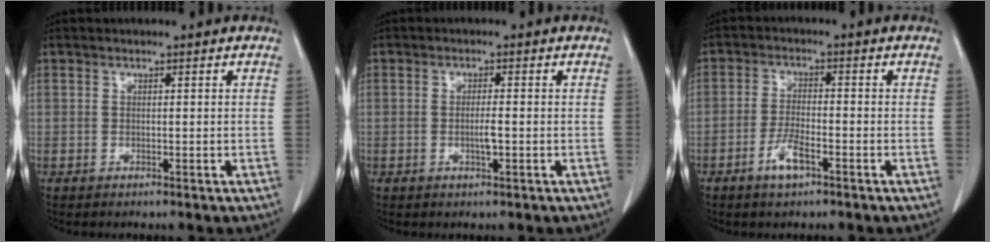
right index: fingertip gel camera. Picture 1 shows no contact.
{"total": 2.2, "force": [-0.4, 0.2, 2.2], "torque": [-0.042, 0.000, -0.005]}
{"total": 4.3, "force": [-2.4, 1.0, 3.5], "torque": [-0.068, 0.000, -0.044]}